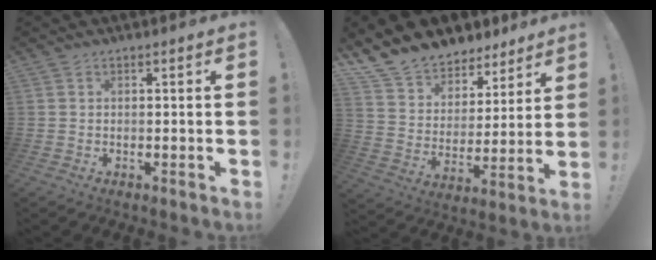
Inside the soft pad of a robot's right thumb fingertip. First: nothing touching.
{"total": 12.8, "force": [10.7, 6.6, 2.4], "torque": [-0.054, -0.090, 0.198]}